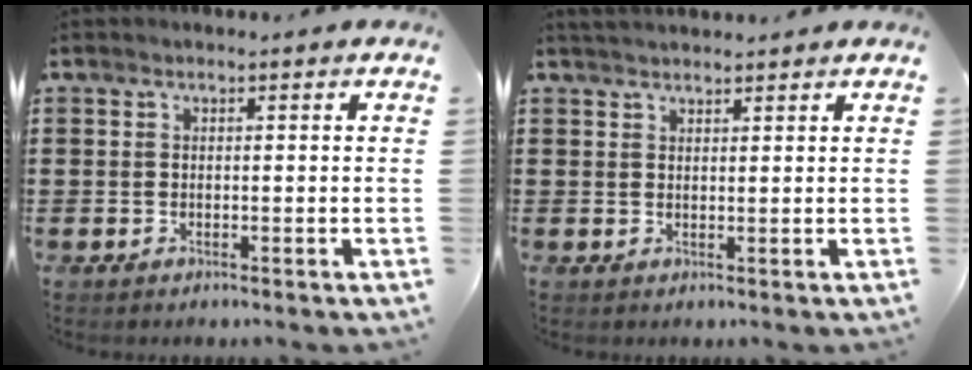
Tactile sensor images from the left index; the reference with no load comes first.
{"total": 1.7, "force": [1.7, 0.3, 0.1], "torque": [-0.006, 0.000, 0.034]}